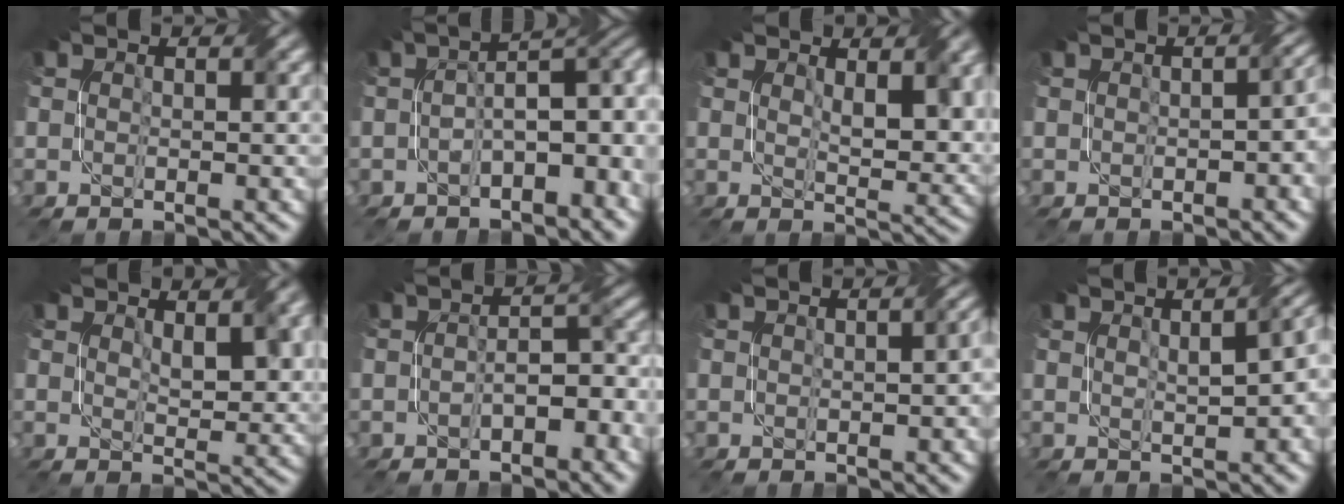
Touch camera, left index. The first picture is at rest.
{"total": 6.5, "force": [-0.5, 3.3, 5.5], "torque": [-0.069, 0.016, -0.005]}
{"total": 4.2, "force": [2.0, 1.5, 3.4], "torque": [-0.052, -0.001, 0.044]}
{"total": 4.0, "force": [-0.5, 2.0, 3.4], "torque": [-0.020, 0.002, 0.005]}
{"total": 3.3, "force": [1.9, 1.2, 2.4], "torque": [-0.038, 0.002, 0.042]}
{"total": 3.8, "force": [-1.6, 1.8, 2.9], "torque": [-0.040, 0.010, -0.021]}
{"total": 3.3, "force": [0.1, 1.7, 2.8], "torque": [-0.016, 0.001, 0.011]}
{"total": 5.7, "force": [1.3, 2.2, 5.1], "torque": [-0.051, 0.018, 0.031]}